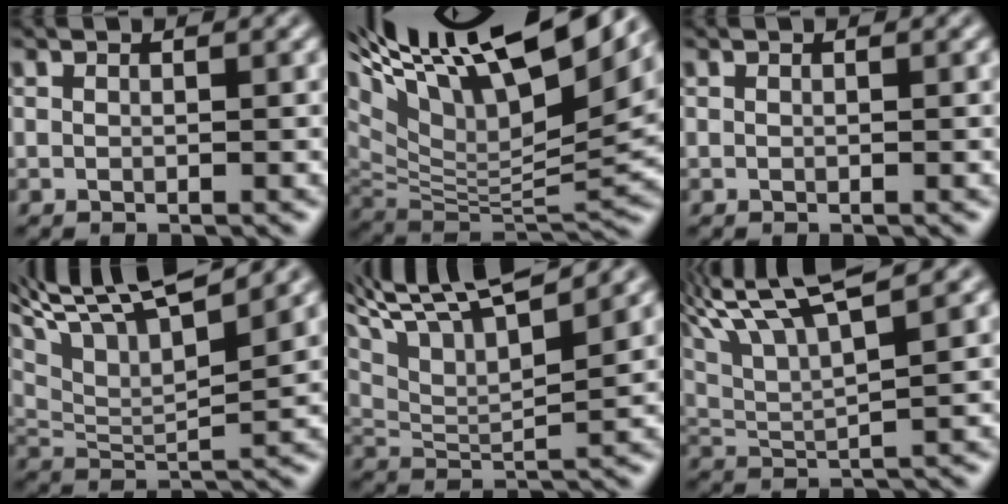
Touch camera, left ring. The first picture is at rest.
{"total": 17.1, "force": [8.3, 7.3, 13.1], "torque": [-0.232, 0.043, 0.174]}
{"total": 0.0}
{"total": 10.4, "force": [7.0, 2.8, 7.1], "torque": [-0.153, 0.027, 0.122]}
{"total": 9.4, "force": [6.6, 2.2, 6.3], "torque": [-0.134, 0.021, 0.114]}
{"total": 7.6, "force": [5.2, 1.5, 5.2], "torque": [-0.109, 0.025, 0.094]}